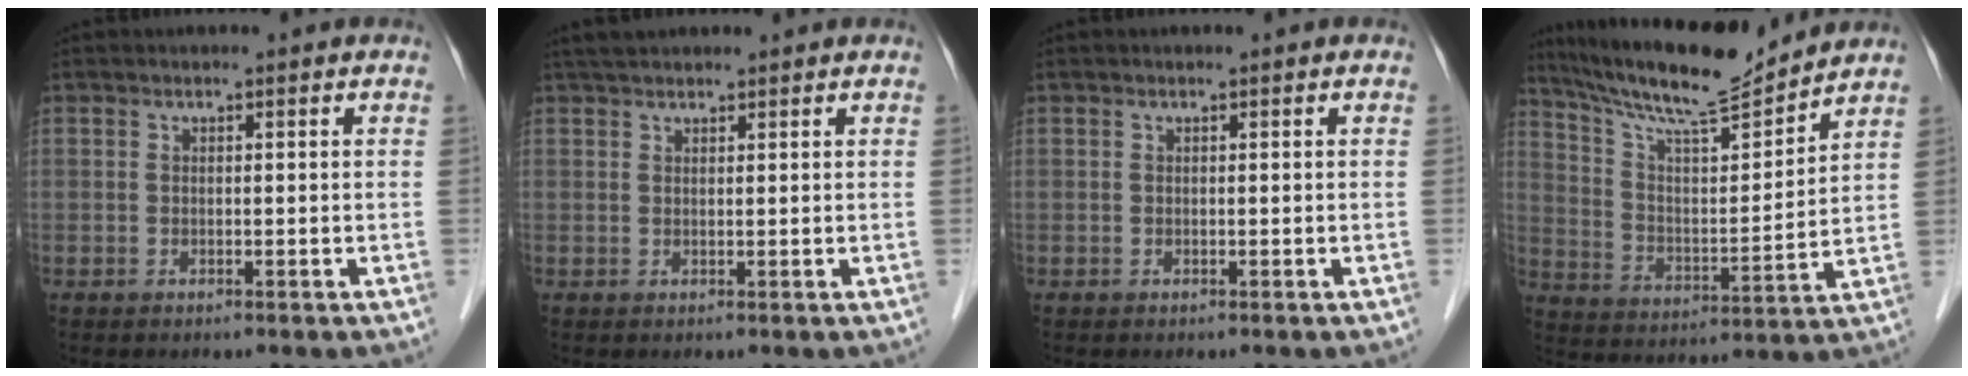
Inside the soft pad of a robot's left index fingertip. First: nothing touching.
{"total": 2.9, "force": [2.5, 0.7, 1.3], "torque": [-0.021, 0.021, 0.045]}
{"total": 0.0}
{"total": 15.3, "force": [13.7, 0.8, 6.8], "torque": [-0.127, -0.004, 0.238]}